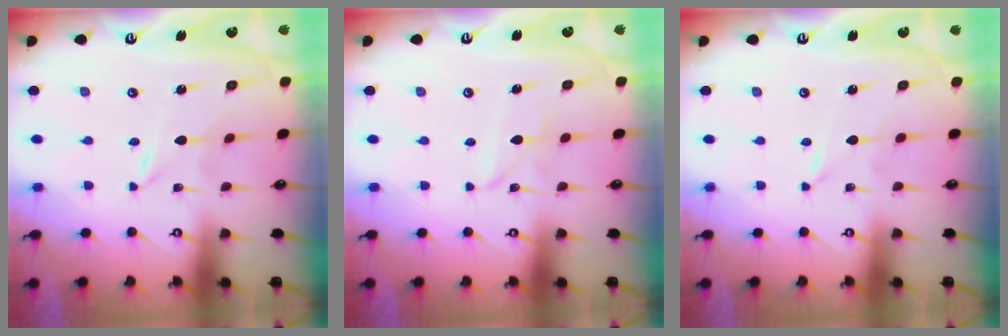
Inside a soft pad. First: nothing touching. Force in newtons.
{"total": 2.1, "press": 2.1, "slide": 0.3}
{"total": 0.0}